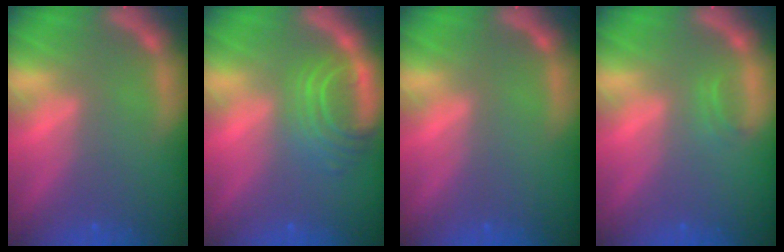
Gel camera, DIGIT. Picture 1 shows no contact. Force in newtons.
{"total": 5.5}
{"total": 0.0}
{"total": 0.9}